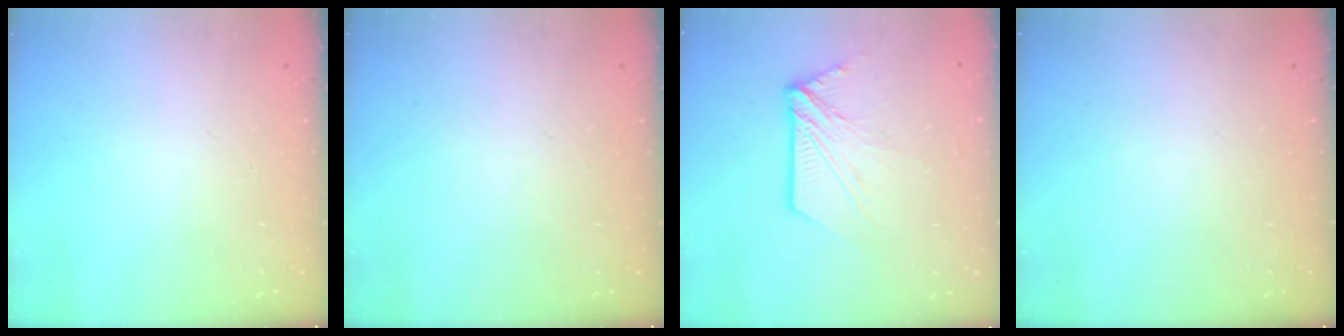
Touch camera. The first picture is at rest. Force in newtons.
{"total": 0.0}
{"total": 10.0, "press": 10.0, "slide": 0.8}
{"total": 0.0}